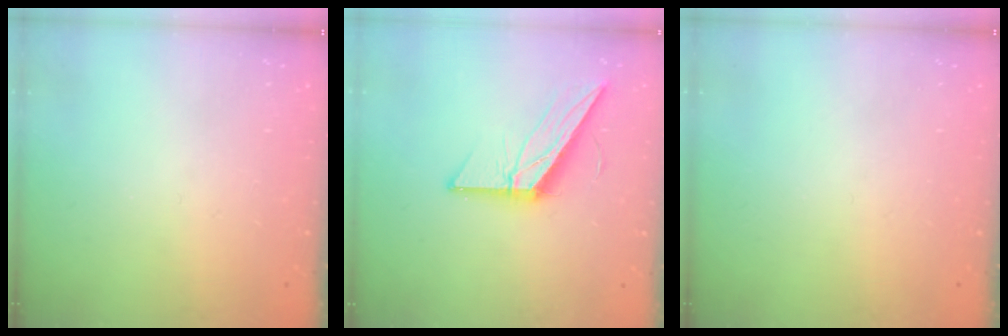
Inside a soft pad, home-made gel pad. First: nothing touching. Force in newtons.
{"total": 13.9, "press": 13.9, "slide": 0.5}
{"total": 0.0}